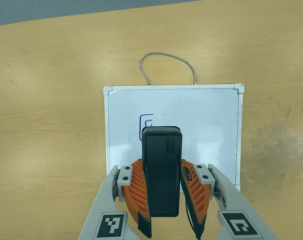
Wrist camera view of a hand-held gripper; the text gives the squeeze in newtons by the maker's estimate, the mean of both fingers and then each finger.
{"total": 8.2, "left": 6.7, "right": 9.6}